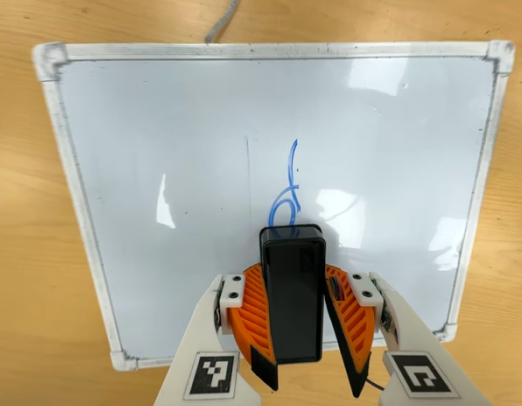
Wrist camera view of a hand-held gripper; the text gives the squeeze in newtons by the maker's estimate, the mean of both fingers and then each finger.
{"total": 8.9, "left": 9.7, "right": 8.0}